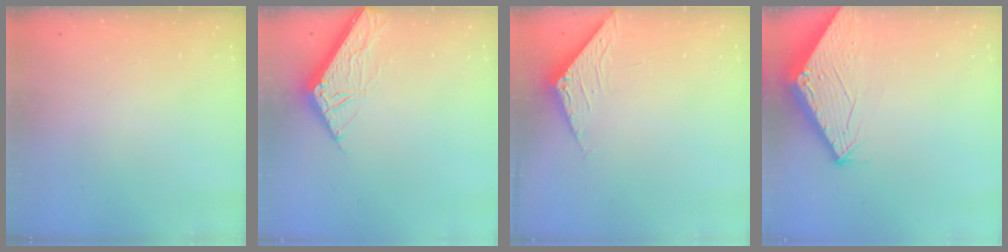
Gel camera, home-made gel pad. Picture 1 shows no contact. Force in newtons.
{"total": 7.0, "press": 6.9, "slide": 0.4}
{"total": 6.9, "press": 6.9, "slide": 0.5}
{"total": 2.8, "press": 2.8, "slide": 0.1}